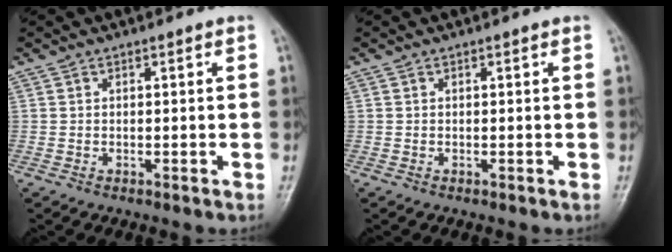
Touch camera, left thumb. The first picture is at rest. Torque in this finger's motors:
{"motor_torque": [0.13, 0.19, -0.03, -0.08, 0.00]}